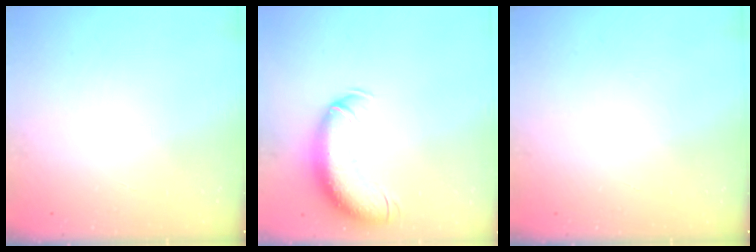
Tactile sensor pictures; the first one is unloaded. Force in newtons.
{"total": 13.6, "press": 13.3, "slide": 3.1}
{"total": 0.0}